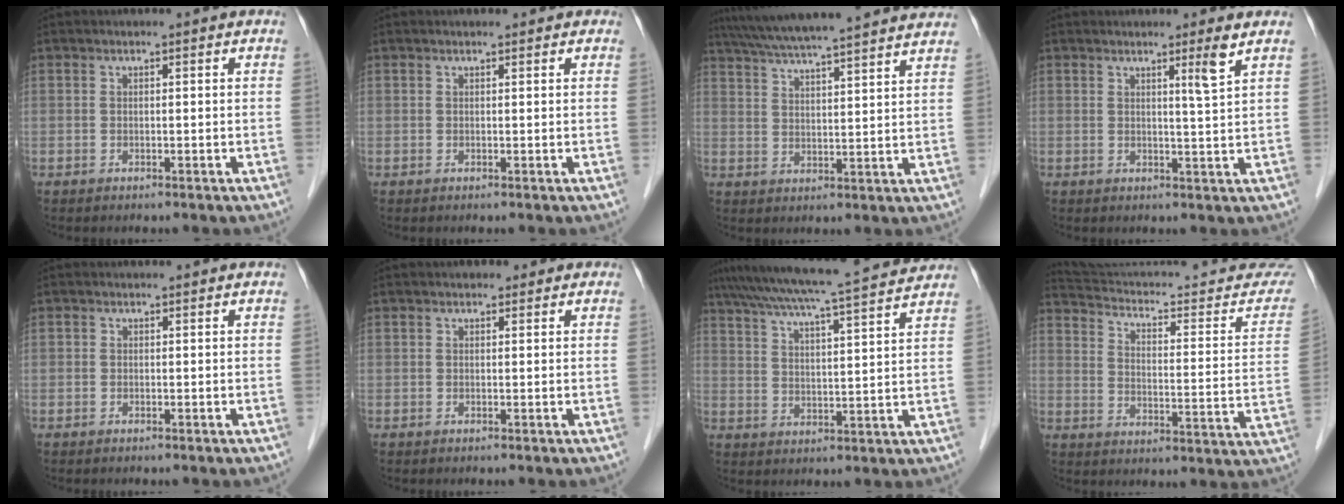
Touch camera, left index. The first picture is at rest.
{"total": 1.6, "force": [1.2, 0.8, 0.7], "torque": [-0.008, 0.014, 0.011]}
{"total": 22.9, "force": [20.4, 0.8, 10.4], "torque": [-0.176, 0.023, 0.279]}
{"total": 3.0, "force": [1.8, -1.0, 2.2], "torque": [-0.033, -0.012, 0.035]}
{"total": 0.6, "force": [-0.3, -0.5, 0.0], "torque": [0.000, 0.001, -0.008]}
{"total": 1.4, "force": [0.8, 1.1, 0.4], "torque": [-0.003, 0.008, 0.006]}
{"total": 17.8, "force": [15.8, -0.3, 8.2], "torque": [-0.149, 0.016, 0.221]}
{"total": 26.2, "force": [25.3, 1.5, 6.9], "torque": [-0.098, -0.108, 0.315]}